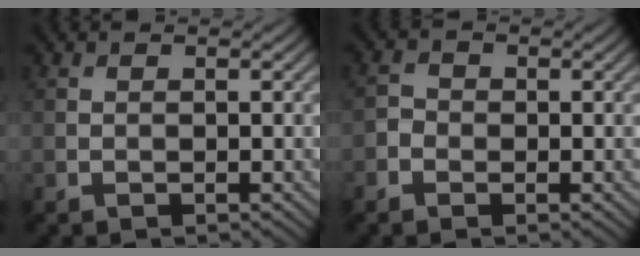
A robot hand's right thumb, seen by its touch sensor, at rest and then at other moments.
{"total": 1.6, "force": [-0.8, 1.3, 0.5], "torque": [-0.008, 0.002, -0.023]}